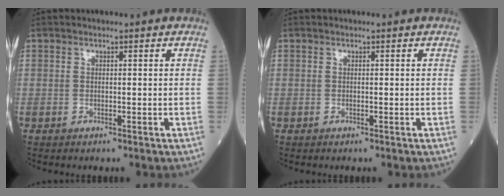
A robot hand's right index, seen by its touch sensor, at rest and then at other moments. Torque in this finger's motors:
{"motor_torque": [-0.02, 0.02, -0.08, 0.00]}